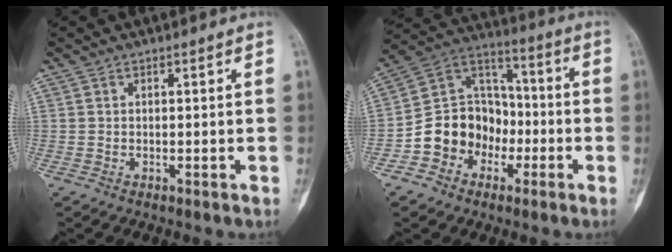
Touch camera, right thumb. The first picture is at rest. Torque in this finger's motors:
{"motor_torque": [0.36, 0.34, 0.78, -0.46, 0.17]}